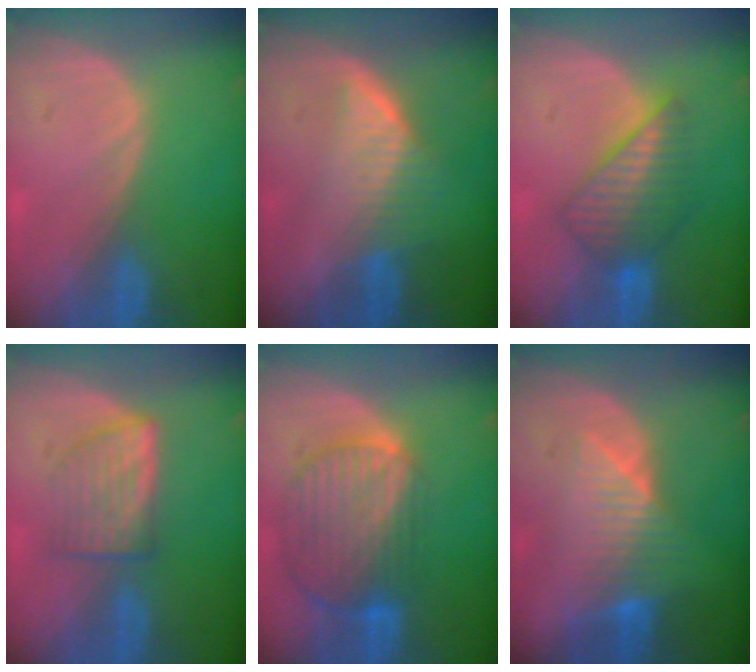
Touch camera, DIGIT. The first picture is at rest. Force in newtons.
{"total": 6.6, "press": 5.8, "slide": 3.1}
{"total": 6.4, "press": 6.3, "slide": 0.7}
{"total": 5.6, "press": 5.6, "slide": 0.8}
{"total": 10.4, "press": 8.7, "slide": 5.6}
{"total": 7.7, "press": 7.0, "slide": 3.3}